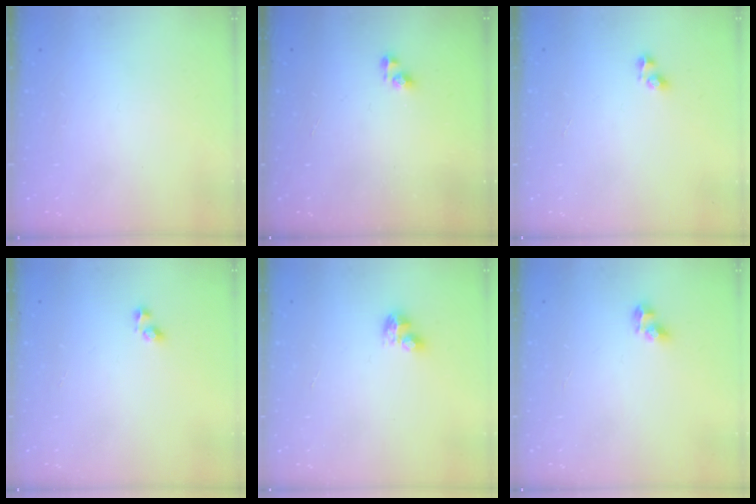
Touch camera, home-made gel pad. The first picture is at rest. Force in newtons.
{"total": 3.9, "press": 3.9, "slide": 0.7}
{"total": 2.5, "press": 2.2, "slide": 1.3}
{"total": 2.2, "press": 1.9, "slide": 1.1}
{"total": 4.5, "press": 4.5, "slide": 0.4}
{"total": 5.2, "press": 5.2, "slide": 0.4}